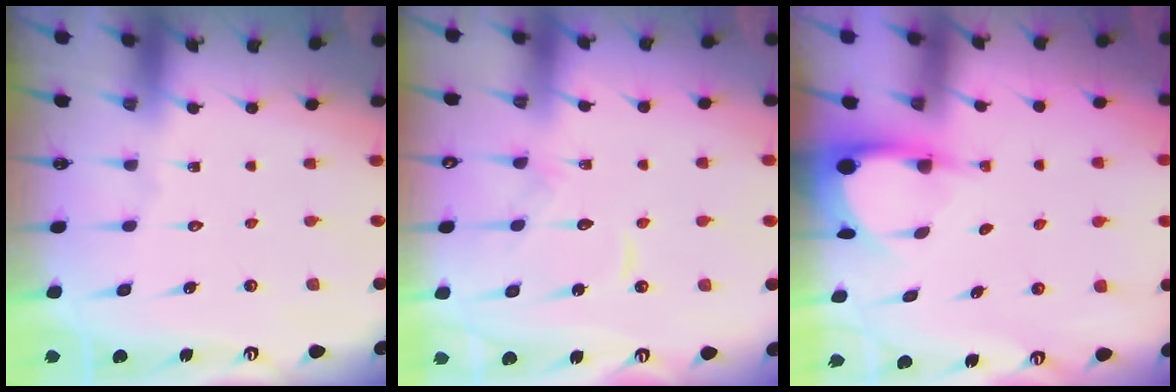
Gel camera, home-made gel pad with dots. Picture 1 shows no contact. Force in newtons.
{"total": 10.3, "press": 10.2, "slide": 0.7}
{"total": 3.4, "press": 3.4, "slide": 0.1}